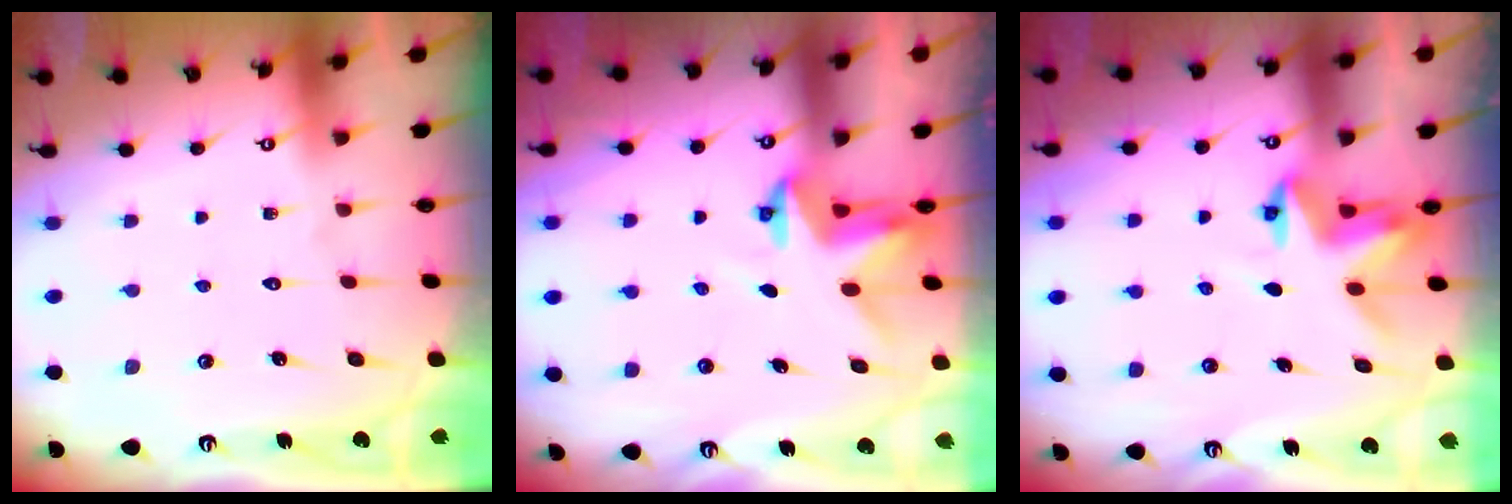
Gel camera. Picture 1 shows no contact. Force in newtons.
{"total": 3.5, "press": 3.5, "slide": 0.3}
{"total": 3.8, "press": 3.8, "slide": 0.5}